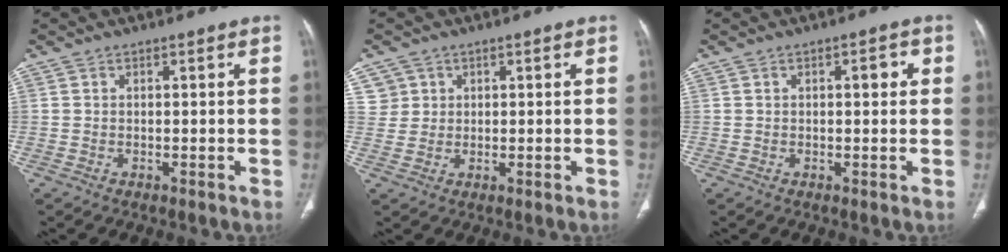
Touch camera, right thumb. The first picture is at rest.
{"total": 3.4, "force": [1.4, 3.0, -0.1], "torque": [0.028, -0.003, 0.022]}
{"total": 2.2, "force": [0.4, 1.0, 1.9], "torque": [-0.018, 0.003, 0.003]}